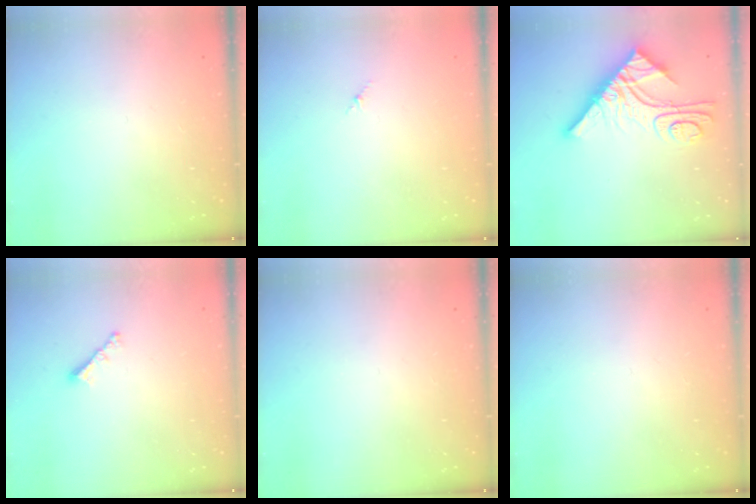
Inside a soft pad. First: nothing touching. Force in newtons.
{"total": 1.8, "press": 1.7, "slide": 0.6}
{"total": 15.3, "press": 15.3, "slide": 1.4}
{"total": 2.2, "press": 2.2, "slide": 0.5}
{"total": 0.0}
{"total": 0.0}